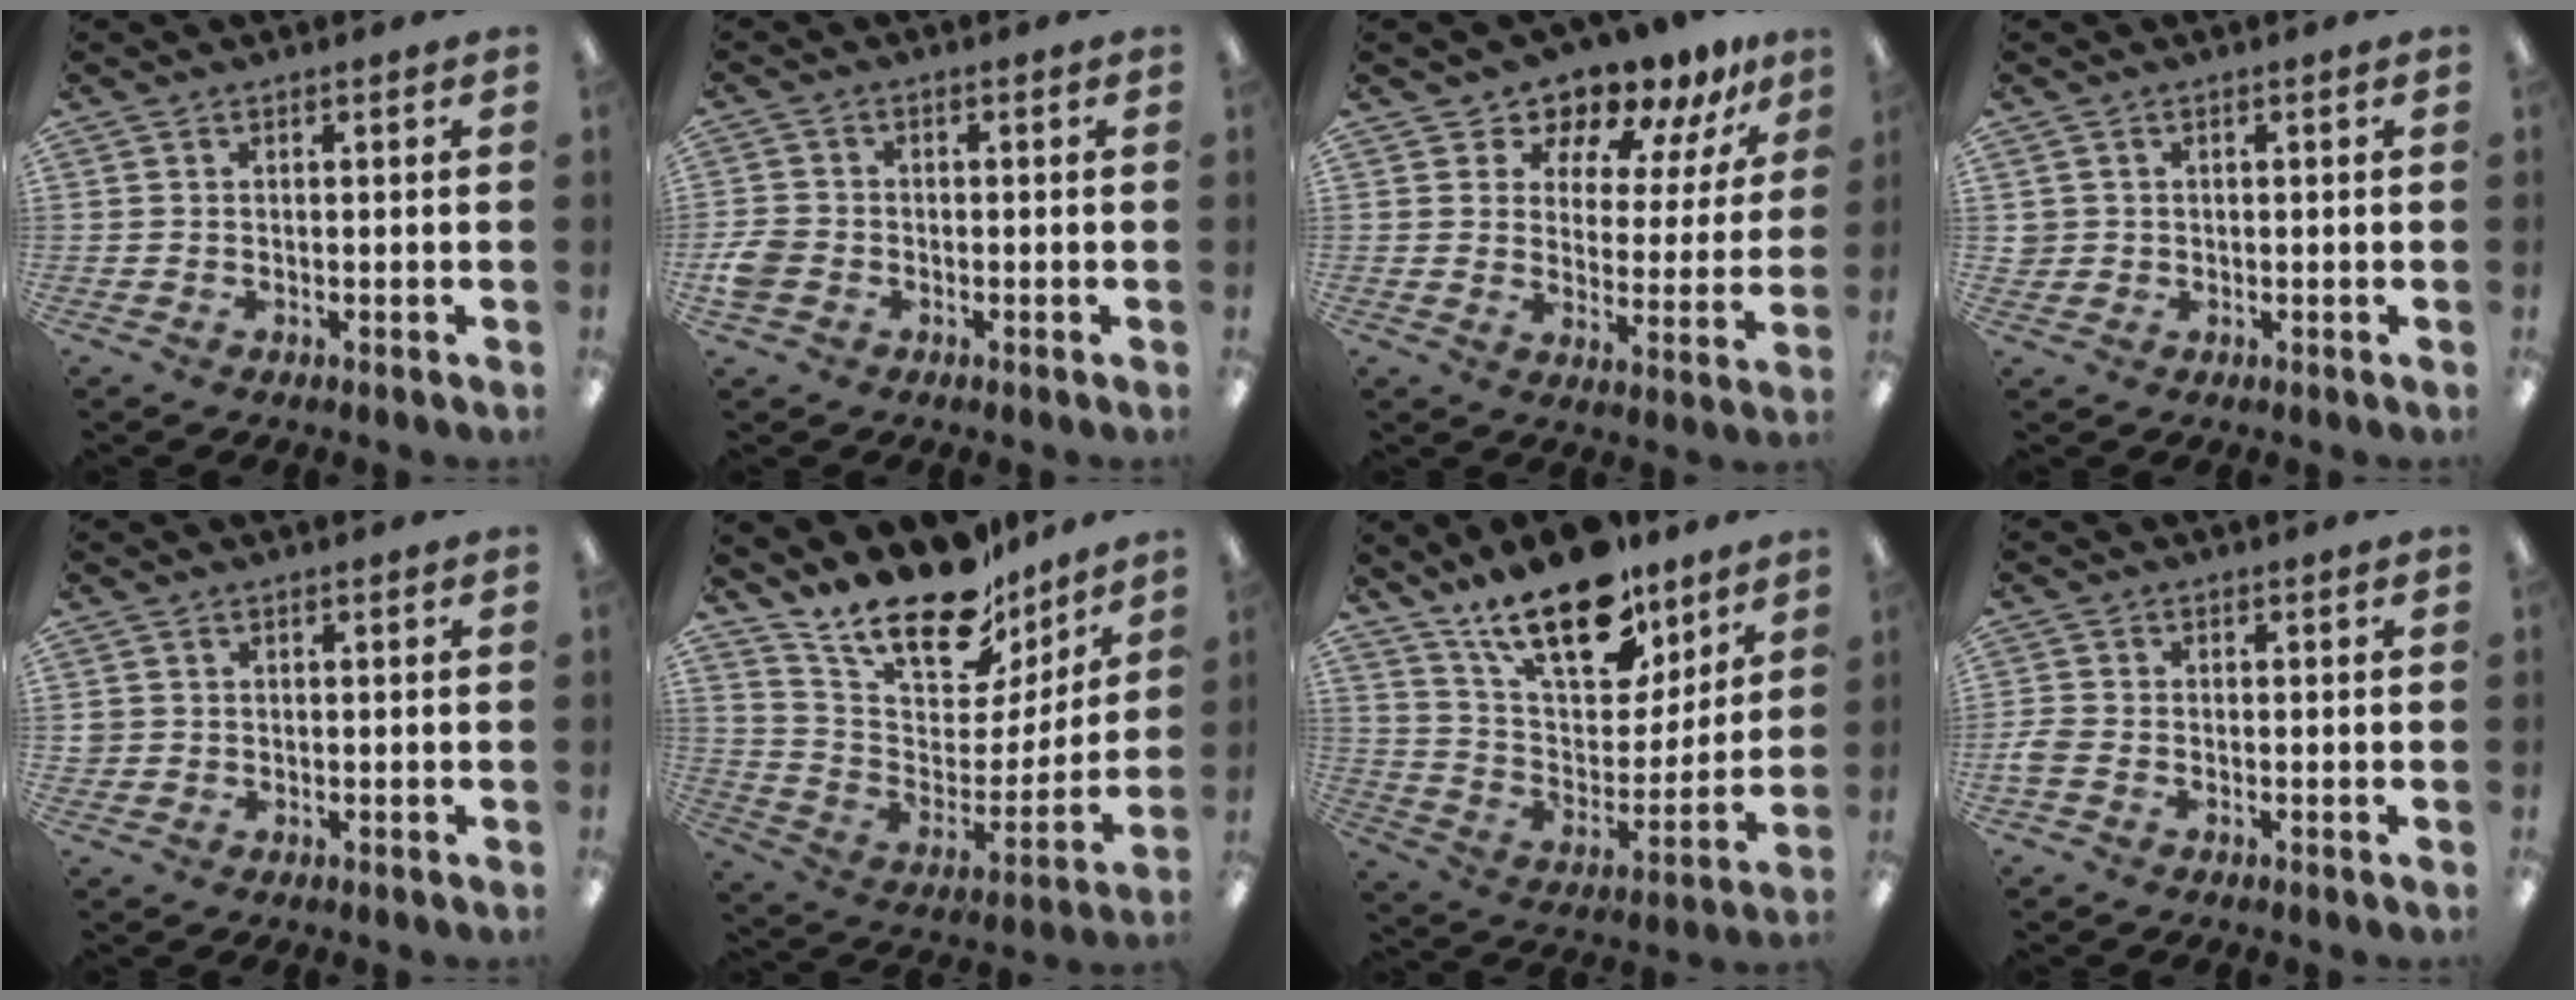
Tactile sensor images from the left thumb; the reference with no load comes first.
{"total": 4.8, "force": [-1.8, 3.8, 2.4], "torque": [-0.048, 0.010, -0.032]}
{"total": 10.4, "force": [9.5, 3.8, 2.1], "torque": [-0.042, -0.084, 0.173]}
{"total": 1.9, "force": [0.2, 1.9, 0.2], "torque": [-0.006, 0.002, 0.003]}
{"total": 1.4, "force": [0.0, 1.4, 0.2], "torque": [-0.004, 0.004, -0.002]}
{"total": 22.0, "force": [17.7, 8.8, 9.7], "torque": [-0.162, -0.129, 0.312]}
{"total": 21.9, "force": [15.4, 9.8, 12.1], "torque": [-0.201, -0.099, 0.272]}
{"total": 2.8, "force": [-1.1, 1.9, 1.7], "torque": [-0.040, 0.002, -0.022]}